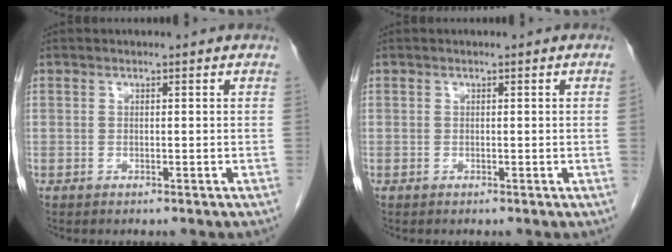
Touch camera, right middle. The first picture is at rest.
{"total": 0.7, "force": [0.0, -0.3, 0.6], "torque": [-0.003, 0.001, -0.002]}